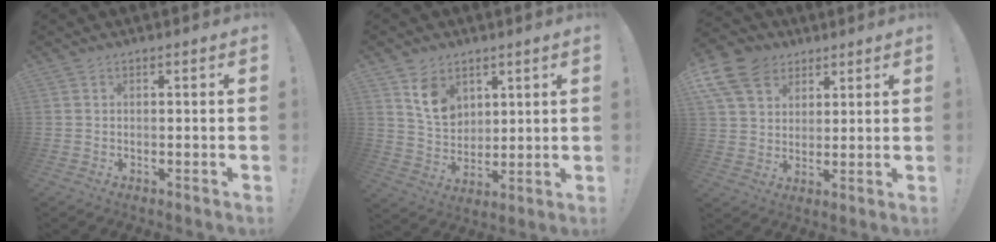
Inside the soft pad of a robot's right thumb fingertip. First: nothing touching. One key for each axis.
{"total": 10.4, "fx": 5.6, "fy": 7.5, "fz": 4.5, "tx": -0.069, "ty": -0.024, "tz": 0.111}
{"total": 13.1, "fx": 6.6, "fy": 9.8, "fz": 5.8, "tx": -0.112, "ty": -0.033, "tz": 0.134}